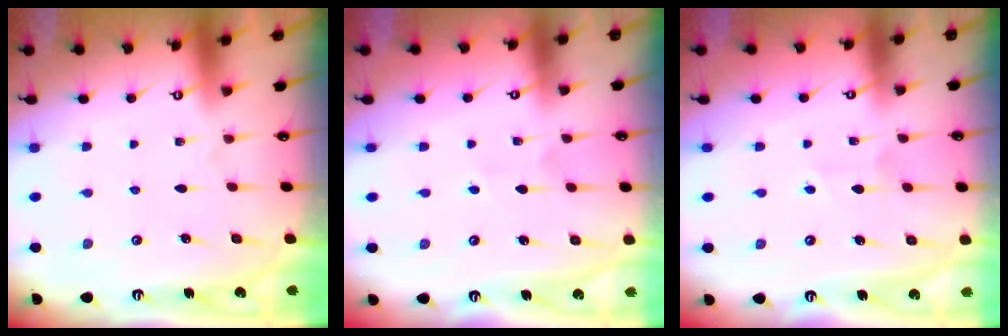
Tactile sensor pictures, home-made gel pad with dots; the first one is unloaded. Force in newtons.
{"total": 2.2, "press": 2.0, "slide": 0.8}
{"total": 3.7, "press": 3.5, "slide": 1.2}